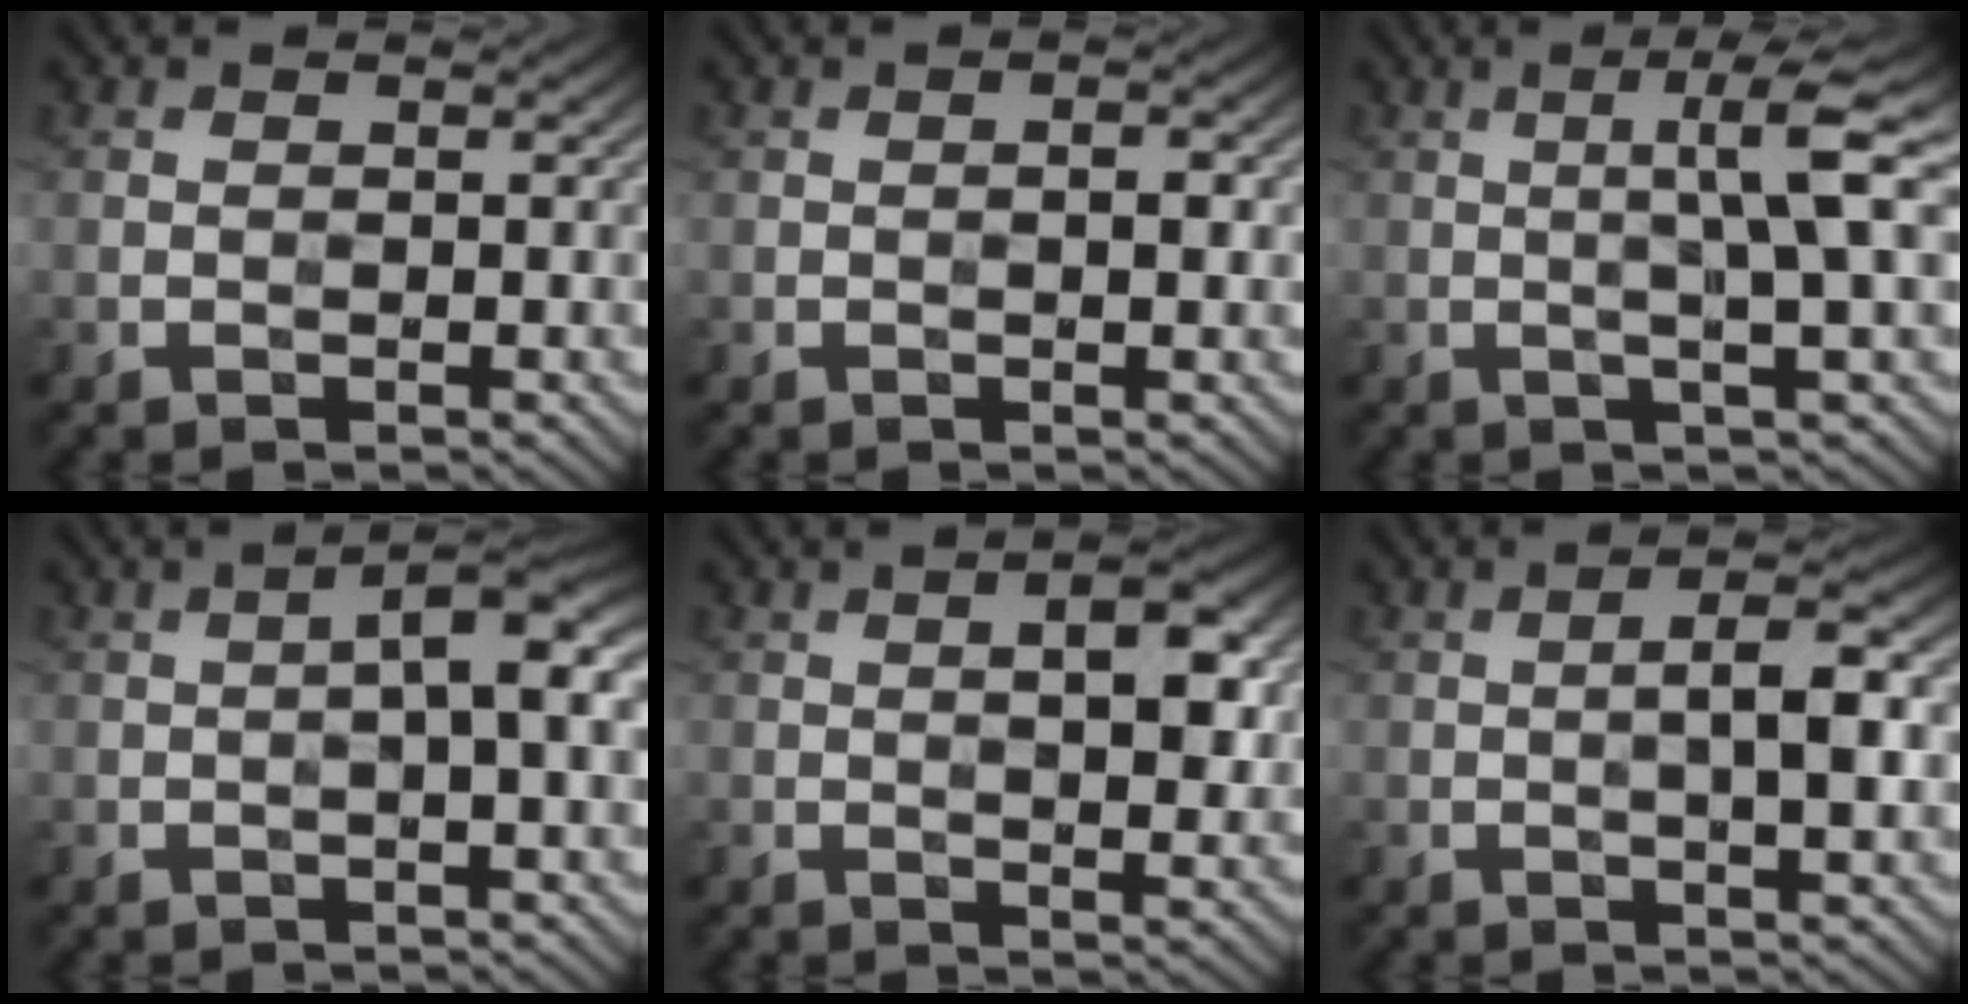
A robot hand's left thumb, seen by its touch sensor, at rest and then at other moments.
{"total": 1.6, "force": [0.0, 0.5, 1.5], "torque": [-0.019, 0.004, -0.003]}
{"total": 6.3, "force": [1.0, 0.2, 6.2], "torque": [-0.110, 0.019, 0.016]}
{"total": 4.8, "force": [0.3, 0.9, 4.7], "torque": [-0.078, 0.016, 0.000]}
{"total": 5.5, "force": [1.2, 2.0, 4.9], "torque": [-0.076, 0.005, 0.018]}
{"total": 4.6, "force": [-0.1, 0.9, 4.5], "torque": [-0.078, 0.012, -0.006]}